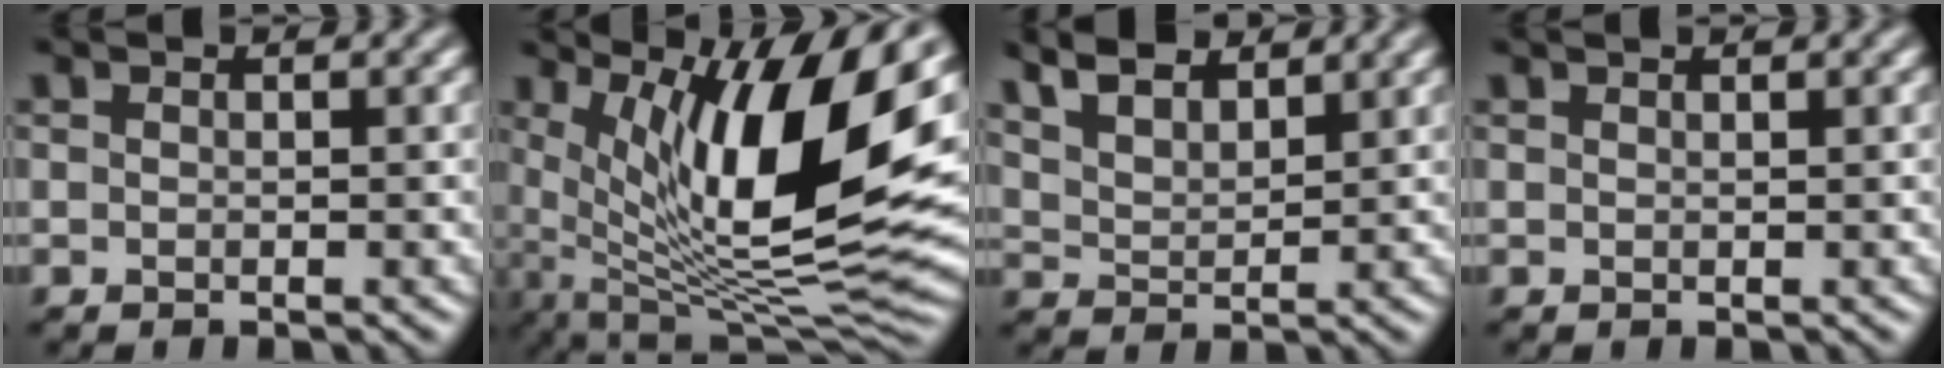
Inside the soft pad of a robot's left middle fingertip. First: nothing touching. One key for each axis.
{"total": 14.2, "fx": 4.0, "fy": 4.8, "fz": 12.7, "tx": -0.210, "ty": -0.007, "tz": 0.069}
{"total": 5.8, "fx": 4.9, "fy": 2.1, "fz": 2.4, "tx": -0.058, "ty": 0.022, "tz": 0.073}
{"total": 1.1, "fx": 0.9, "fy": 0.4, "fz": 0.6, "tx": -0.002, "ty": 0.001, "tz": 0.000}